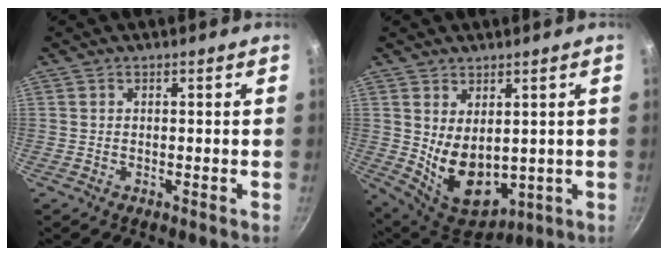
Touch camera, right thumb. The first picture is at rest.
{"total": 11.5, "force": [1.2, 7.5, 8.7], "torque": [-0.117, -0.038, 0.050]}